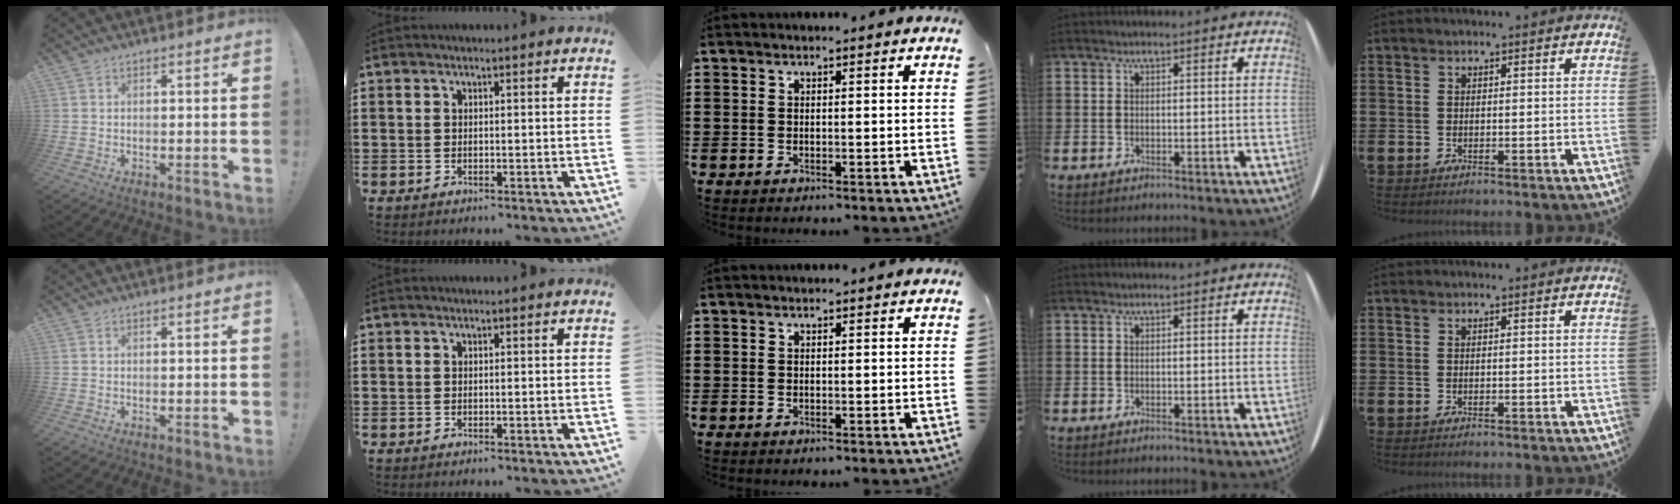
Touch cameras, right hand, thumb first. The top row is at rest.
{}